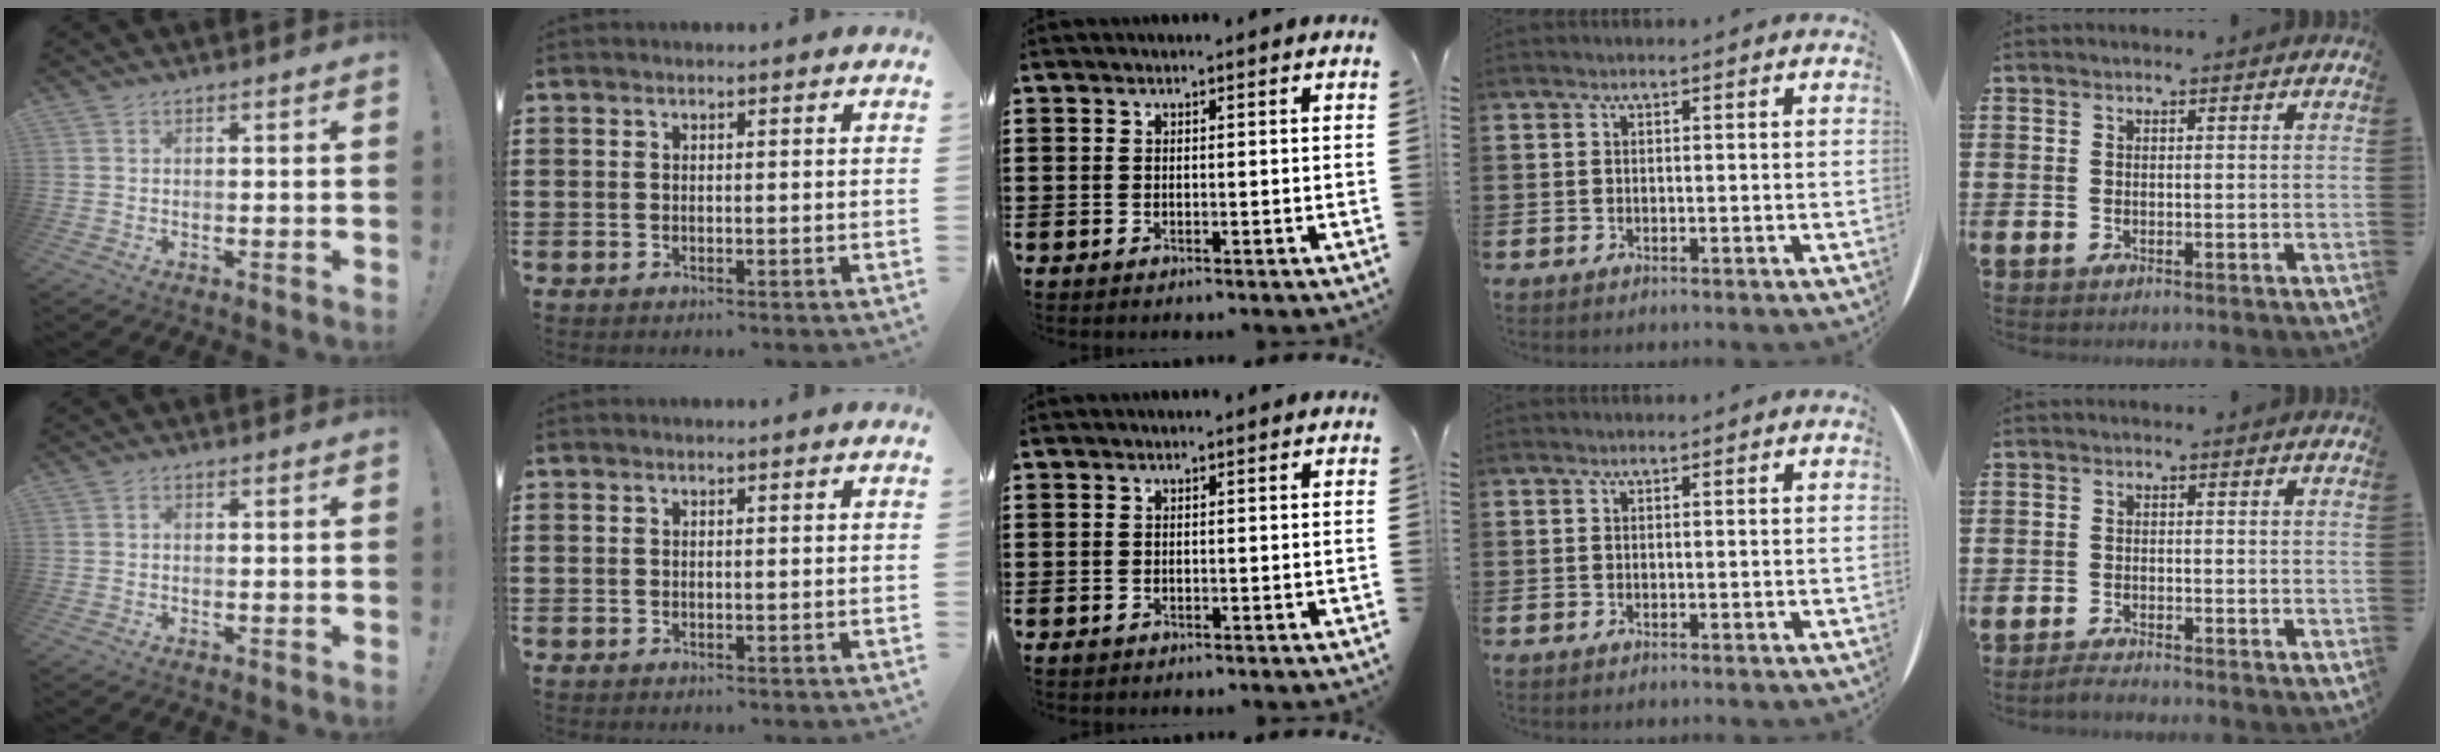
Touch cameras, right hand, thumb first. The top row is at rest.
{"thumb": {"total": 0.6, "force": [-0.3, 0.4, 0.3], "torque": [-0.007, 0.002, -0.006]}, "little": {"total": 1.4, "force": [-1.4, 0.0, 0.4], "torque": [-0.009, 0.001, -0.027]}}